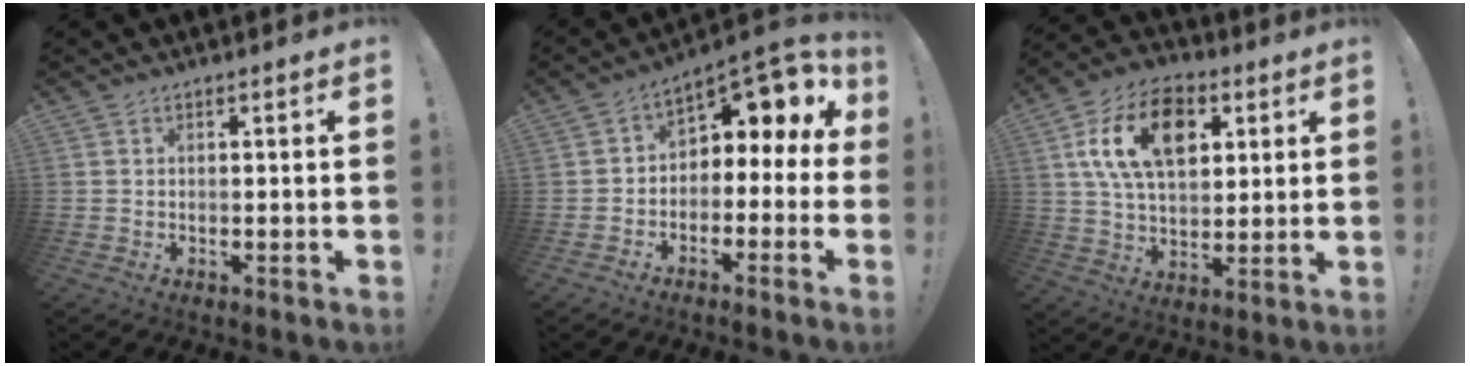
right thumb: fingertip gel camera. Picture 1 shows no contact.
{"total": 5.3, "force": [3.0, 3.1, 3.0], "torque": [-0.030, -0.042, 0.050]}
{"total": 18.6, "force": [6.7, 12.4, 12.1], "torque": [-0.187, -0.008, 0.125]}